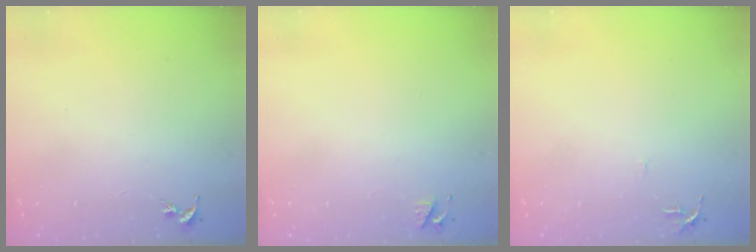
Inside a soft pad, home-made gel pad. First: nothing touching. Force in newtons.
{"total": 3.6, "press": 3.5, "slide": 0.6}
{"total": 4.7, "press": 4.7, "slide": 0.5}